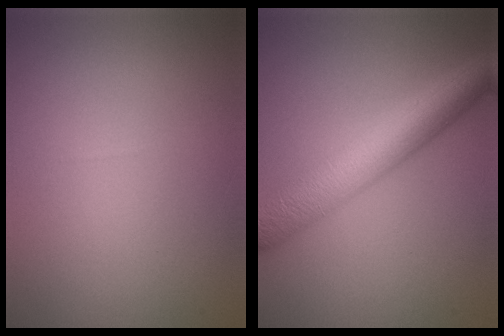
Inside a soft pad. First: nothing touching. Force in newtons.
{"total": 6.5, "press": 6.5, "slide": 0.2}